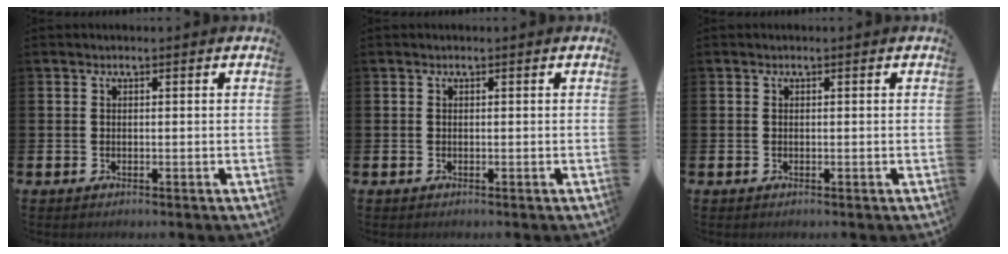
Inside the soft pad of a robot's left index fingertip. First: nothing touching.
{"total": 0.0}
{"total": 0.0}